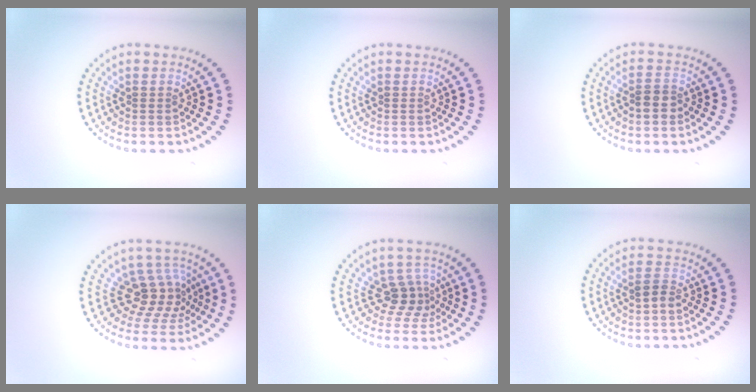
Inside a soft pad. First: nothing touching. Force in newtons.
{"total": 0.0}
{"total": 2.0, "press": 1.7, "slide": 1.0}
{"total": 3.8, "press": 2.9, "slide": 2.5}
{"total": 2.5, "press": 1.7, "slide": 1.8}
{"total": 1.1, "press": 1.1, "slide": 0.4}